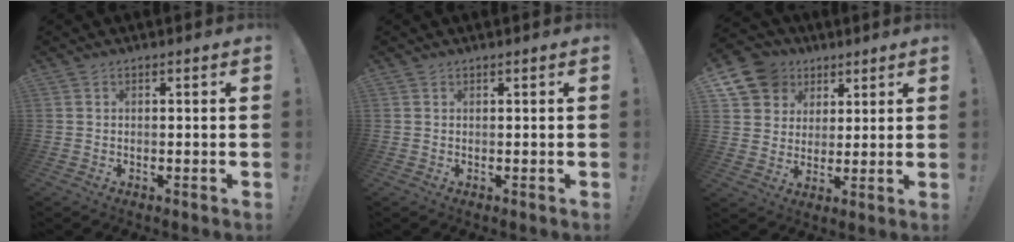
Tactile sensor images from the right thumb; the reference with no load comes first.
{"total": 0.0}
{"total": 11.9, "force": [5.8, 9.8, 3.4], "torque": [-0.055, -0.031, 0.117]}